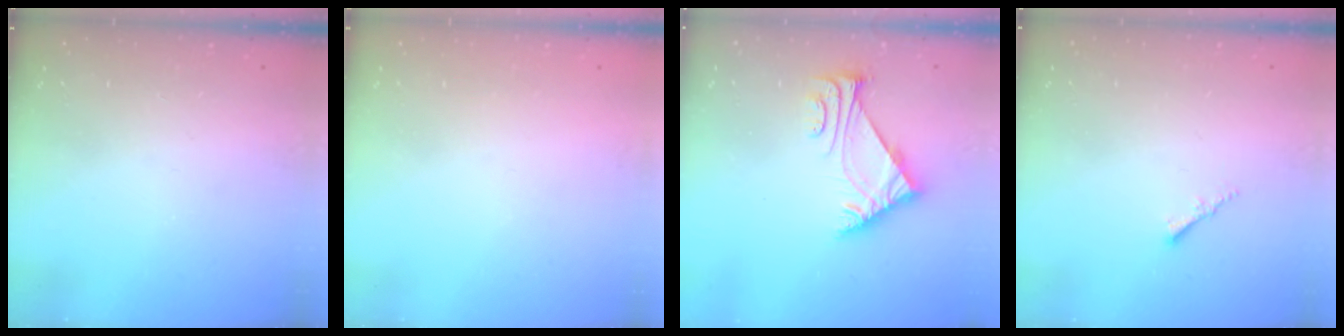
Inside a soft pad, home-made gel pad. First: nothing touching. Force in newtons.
{"total": 1.6, "press": 1.6, "slide": 0.2}
{"total": 5.7, "press": 5.7, "slide": 1.0}
{"total": 1.5, "press": 1.5, "slide": 0.4}